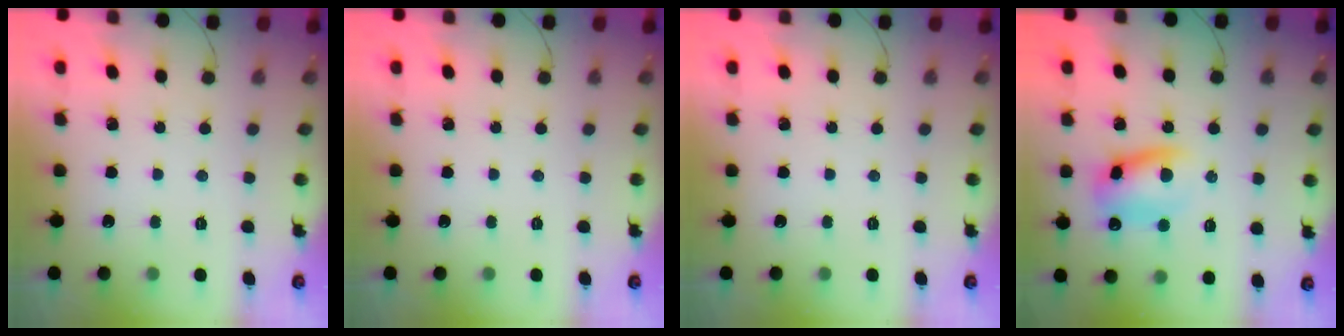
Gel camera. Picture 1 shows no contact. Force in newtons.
{"total": 0.0}
{"total": 0.0}
{"total": 11.9, "press": 11.7, "slide": 2.0}